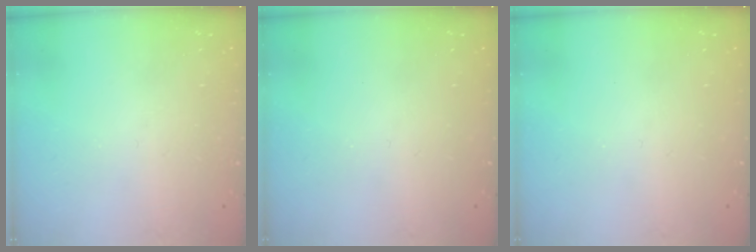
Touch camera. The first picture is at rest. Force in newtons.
{"total": 0.0}
{"total": 0.0}